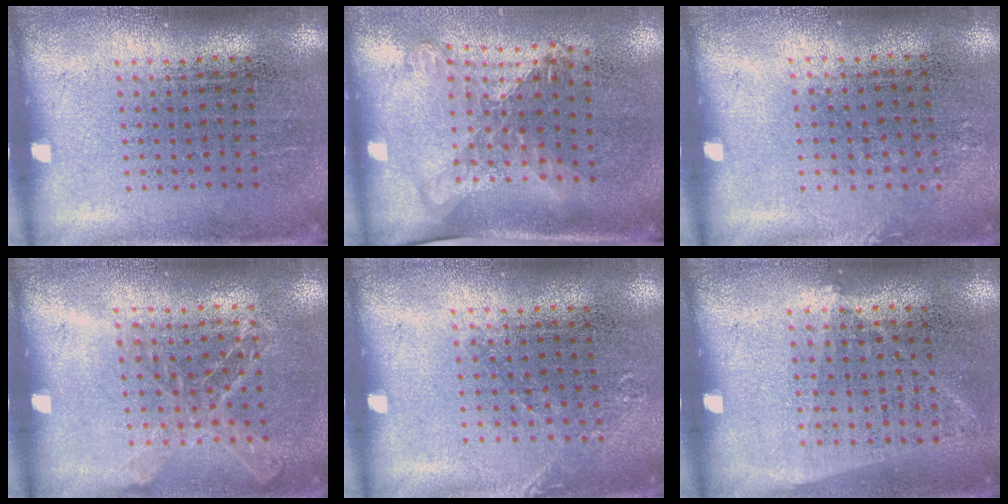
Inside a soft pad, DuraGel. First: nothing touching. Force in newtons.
{"total": 1.7, "press": 1.3, "slide": 1.0}
{"total": 0.7, "press": 0.6, "slide": 0.3}
{"total": 1.1, "press": 1.1, "slide": 0.0}
{"total": 0.8, "press": 0.8, "slide": 0.1}
{"total": 1.0, "press": 0.9, "slide": 0.5}